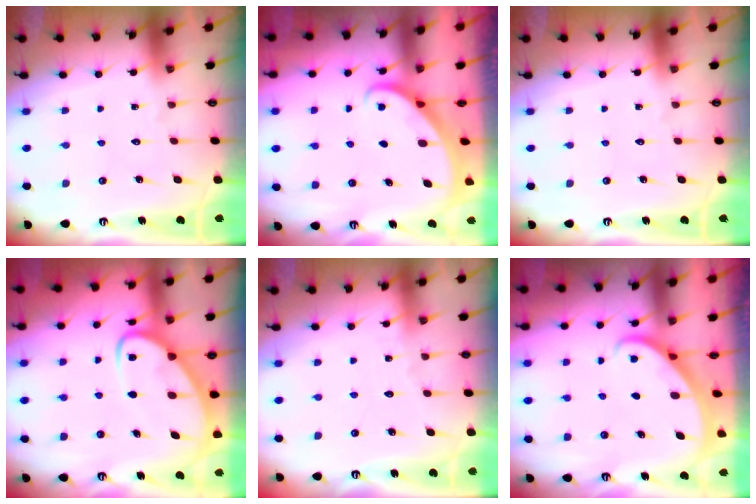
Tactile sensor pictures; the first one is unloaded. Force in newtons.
{"total": 1.8, "press": 1.8, "slide": 0.1}
{"total": 0.0}
{"total": 6.4, "press": 6.3, "slide": 0.8}
{"total": 2.2, "press": 2.2, "slide": 0.3}
{"total": 1.8, "press": 1.8, "slide": 0.1}